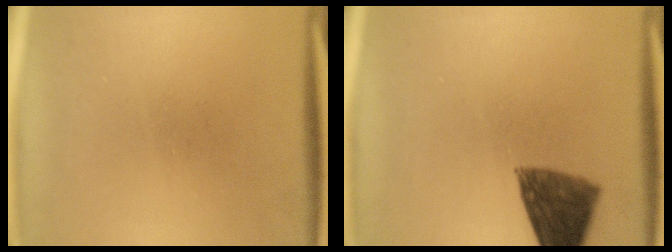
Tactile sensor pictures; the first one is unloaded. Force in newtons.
{"total": 9.0}